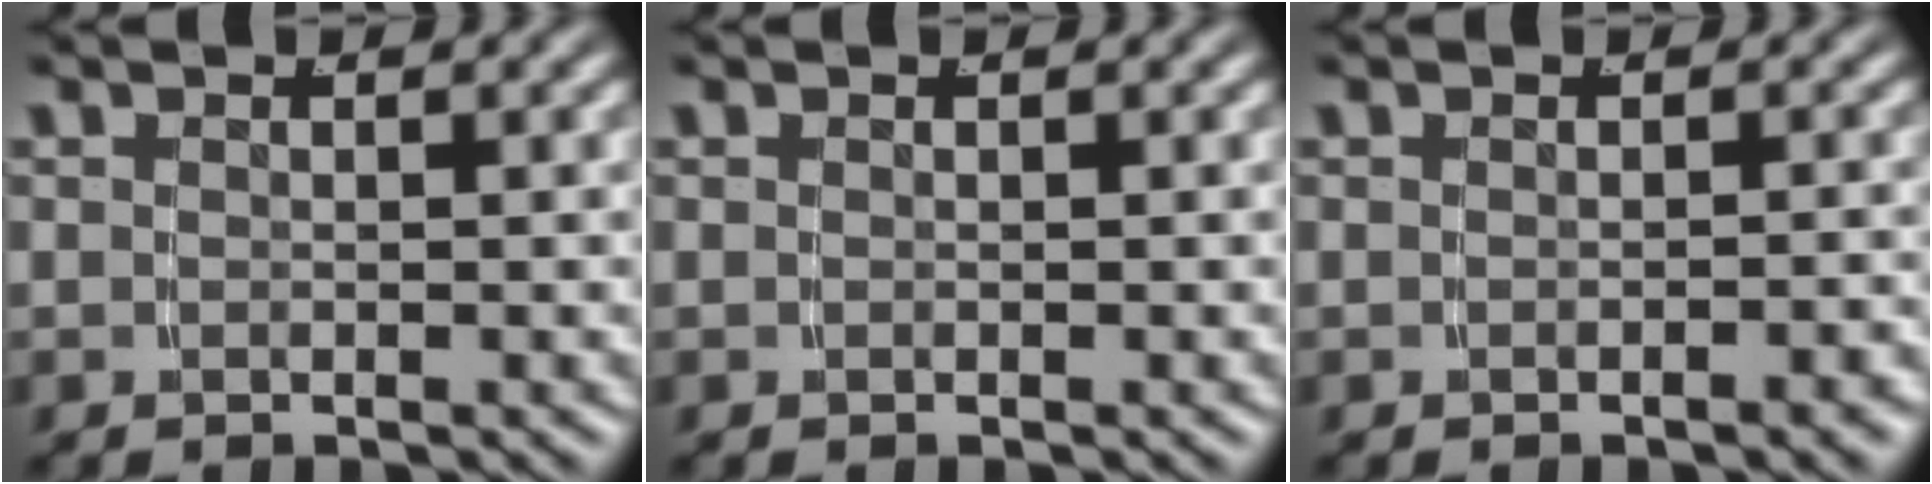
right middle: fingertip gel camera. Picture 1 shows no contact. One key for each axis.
{"total": 0.0}
{"total": 0.8, "fx": -0.8, "fy": 0.0, "fz": 0.4, "tx": -0.004, "ty": 0.009, "tz": -0.016}